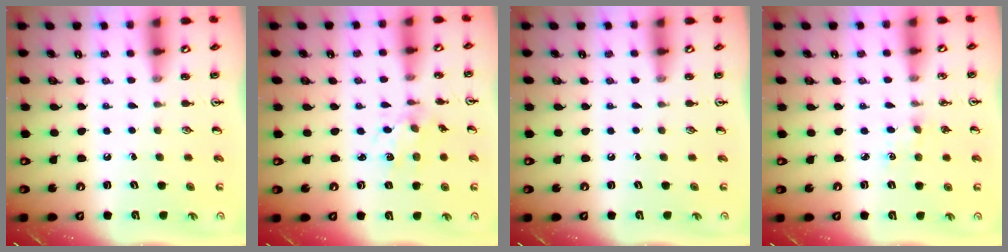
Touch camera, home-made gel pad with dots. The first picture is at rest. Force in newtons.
{"total": 2.9, "press": 2.9, "slide": 0.2}
{"total": 0.0}
{"total": 2.0, "press": 2.0, "slide": 0.3}